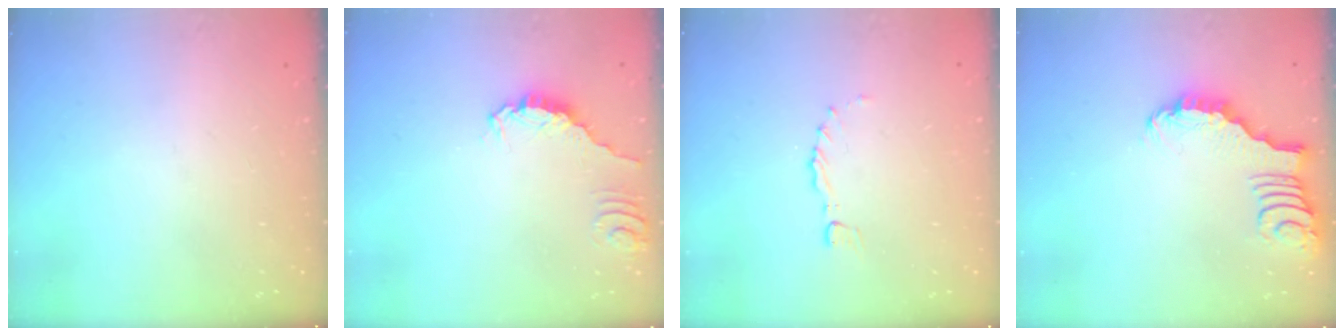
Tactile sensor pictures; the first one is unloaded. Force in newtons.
{"total": 0.0}
{"total": 0.0}
{"total": 2.2, "press": 2.2, "slide": 0.4}